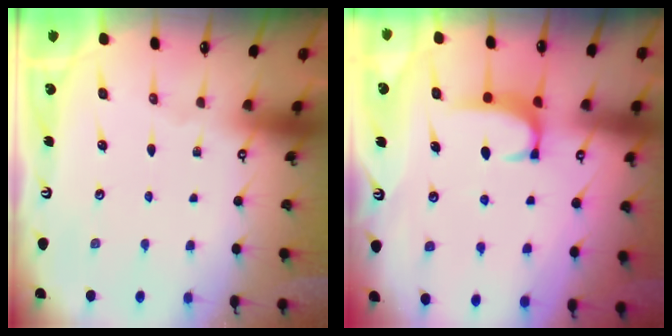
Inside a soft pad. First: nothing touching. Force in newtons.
{"total": 1.6, "press": 1.6, "slide": 0.5}